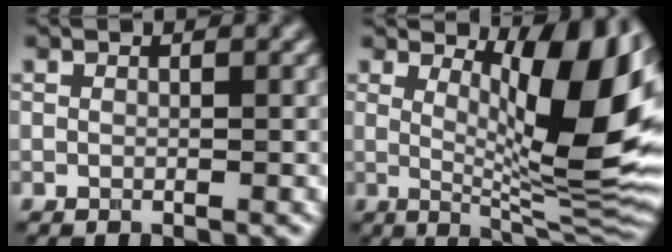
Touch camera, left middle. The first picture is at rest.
{"total": 11.1, "force": [2.6, 3.1, 10.3], "torque": [-0.145, -0.008, 0.052]}